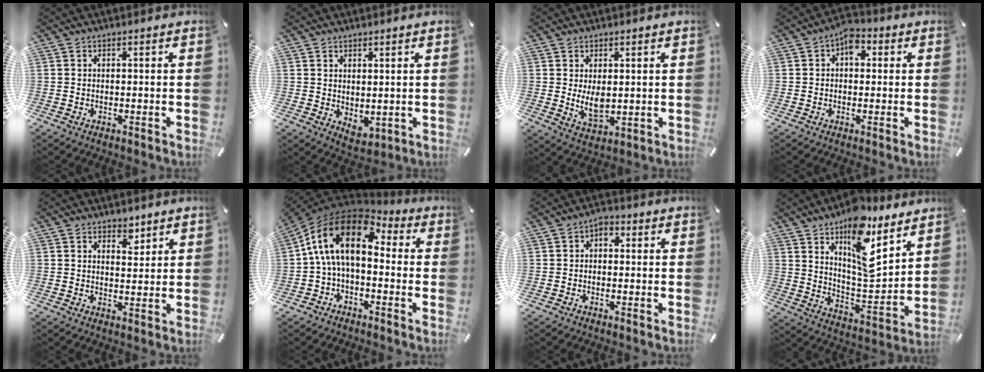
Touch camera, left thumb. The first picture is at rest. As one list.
[{"total": 2.7, "force": [2.0, 1.8, 0.6], "torque": [-0.007, -0.008, 0.037]}, {"total": 6.2, "force": [0.7, 3.9, 4.8], "torque": [-0.094, -0.008, 0.011]}, {"total": 4.8, "force": [0.6, 3.4, 3.3], "torque": [-0.042, 0.005, 0.005]}, {"total": 3.4, "force": [2.5, 2.1, 1.0], "torque": [0.009, -0.017, 0.040]}, {"total": 14.9, "force": [2.2, 9.1, 11.5], "torque": [-0.238, 0.007, 0.030]}, {"total": 2.5, "force": [-0.4, 1.8, 1.6], "torque": [-0.032, 0.012, -0.010]}, {"total": 16.7, "force": [11.2, 7.0, 10.1], "torque": [-0.148, -0.076, 0.189]}]